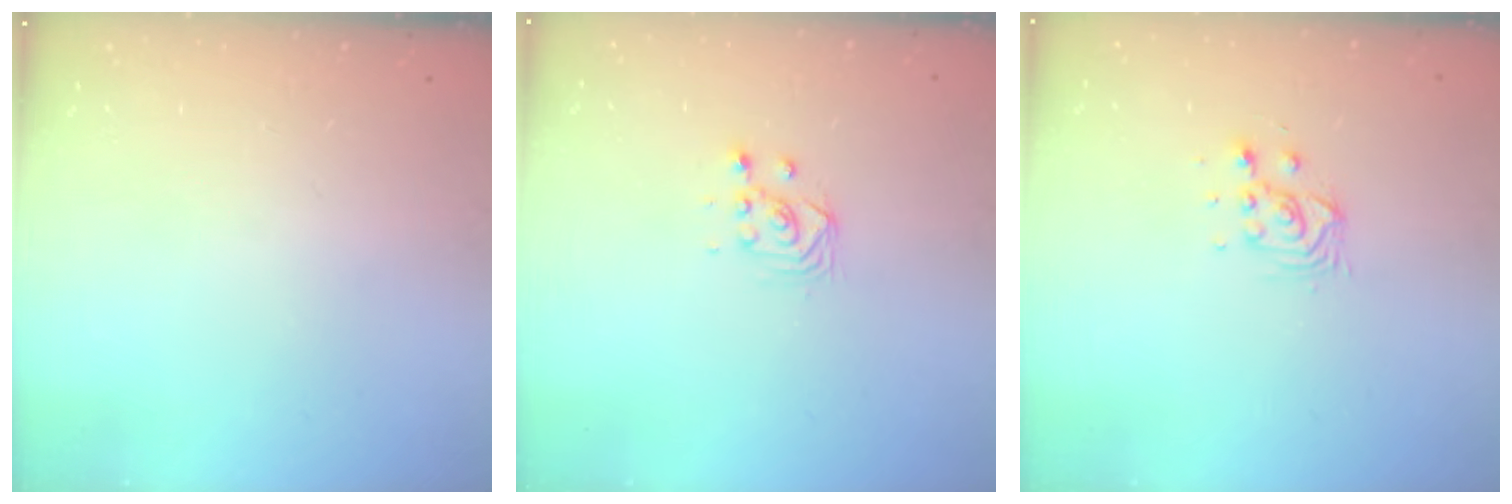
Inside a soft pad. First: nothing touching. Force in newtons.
{"total": 3.3, "press": 3.1, "slide": 1.0}
{"total": 4.8, "press": 4.8, "slide": 0.9}